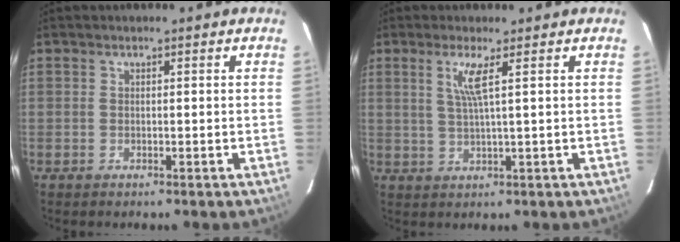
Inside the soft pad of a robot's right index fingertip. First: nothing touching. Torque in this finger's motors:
{"motor_torque": [0.07, 0.02, 0.33, 0.06]}